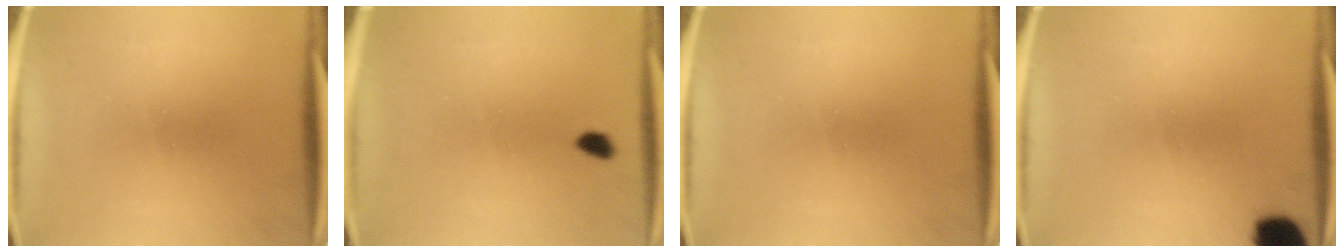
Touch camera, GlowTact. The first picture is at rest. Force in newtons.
{"total": 1.7}
{"total": 0.0}
{"total": 8.0}